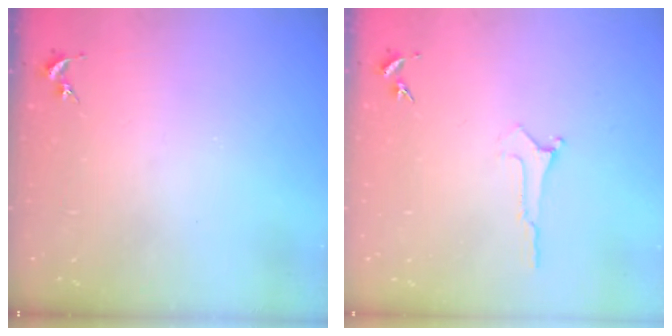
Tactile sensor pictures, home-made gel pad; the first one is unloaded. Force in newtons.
{"total": 0.0}